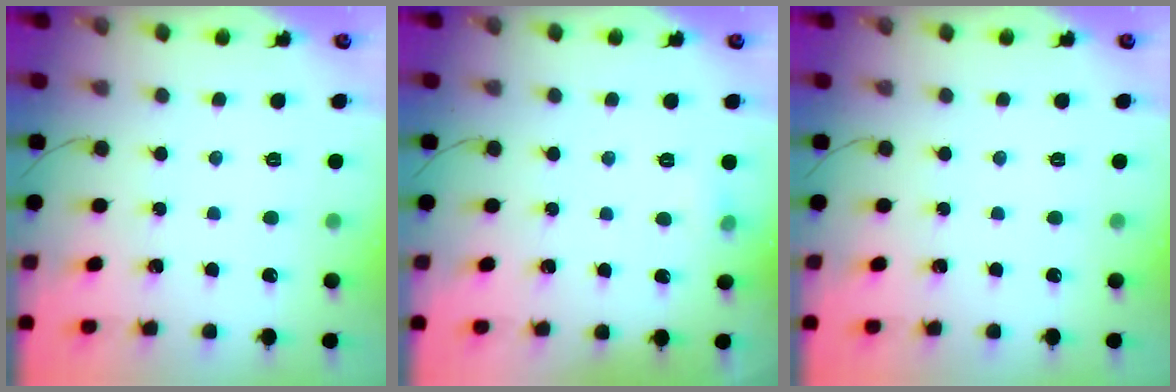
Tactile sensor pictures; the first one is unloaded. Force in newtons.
{"total": 4.1, "press": 4.0, "slide": 1.0}
{"total": 0.0}